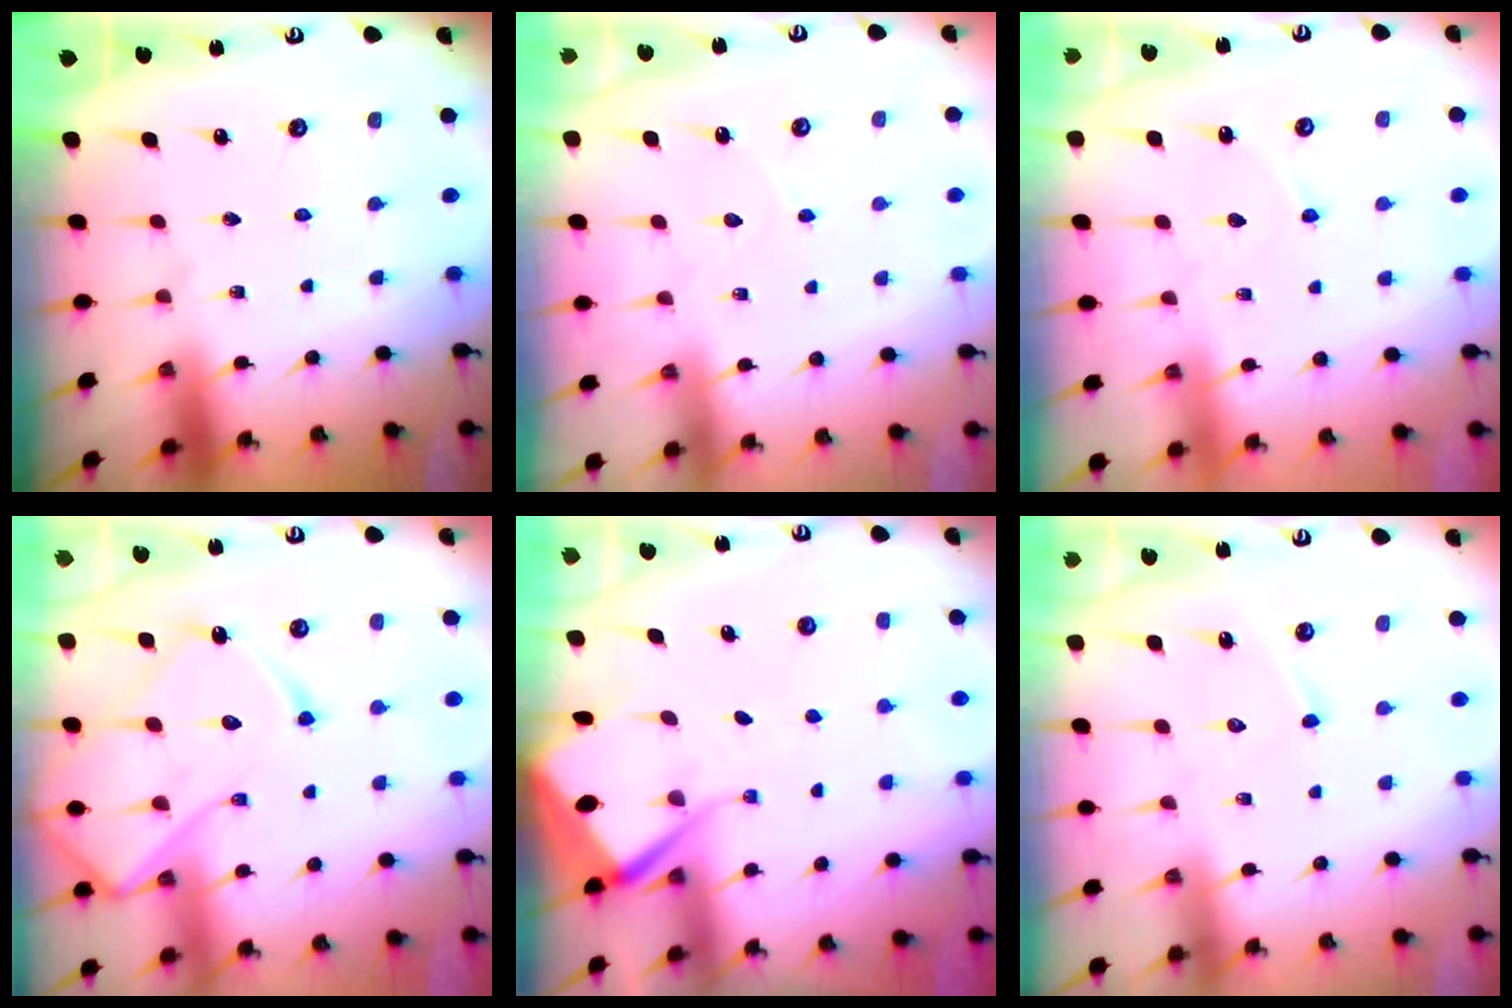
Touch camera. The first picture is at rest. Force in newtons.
{"total": 4.2, "press": 4.2, "slide": 0.5}
{"total": 4.8, "press": 4.8, "slide": 0.6}
{"total": 16.7, "press": 16.6, "slide": 1.7}
{"total": 7.4, "press": 7.4, "slide": 0.6}
{"total": 5.0, "press": 5.0, "slide": 0.4}